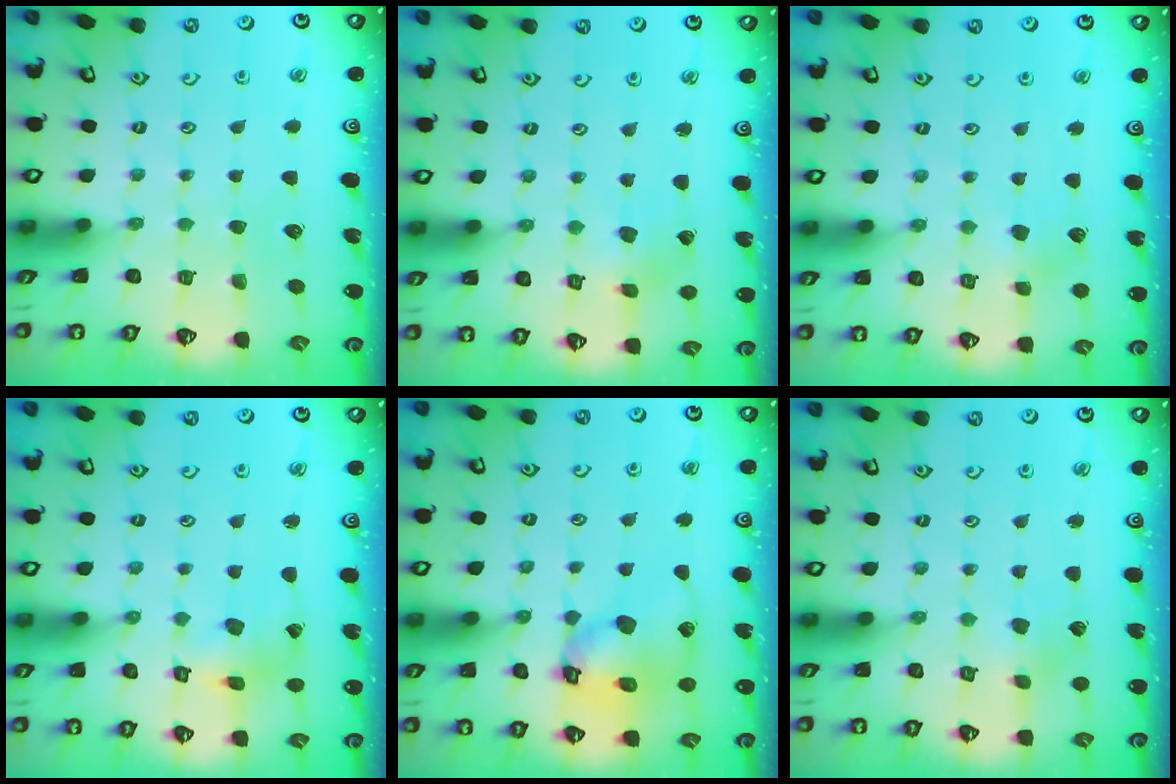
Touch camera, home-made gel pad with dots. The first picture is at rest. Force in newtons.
{"total": 2.1, "press": 2.1, "slide": 0.2}
{"total": 3.9, "press": 3.9, "slide": 0.5}
{"total": 5.9, "press": 5.9, "slide": 0.5}
{"total": 14.5, "press": 14.4, "slide": 2.0}
{"total": 2.3, "press": 2.3, "slide": 0.6}